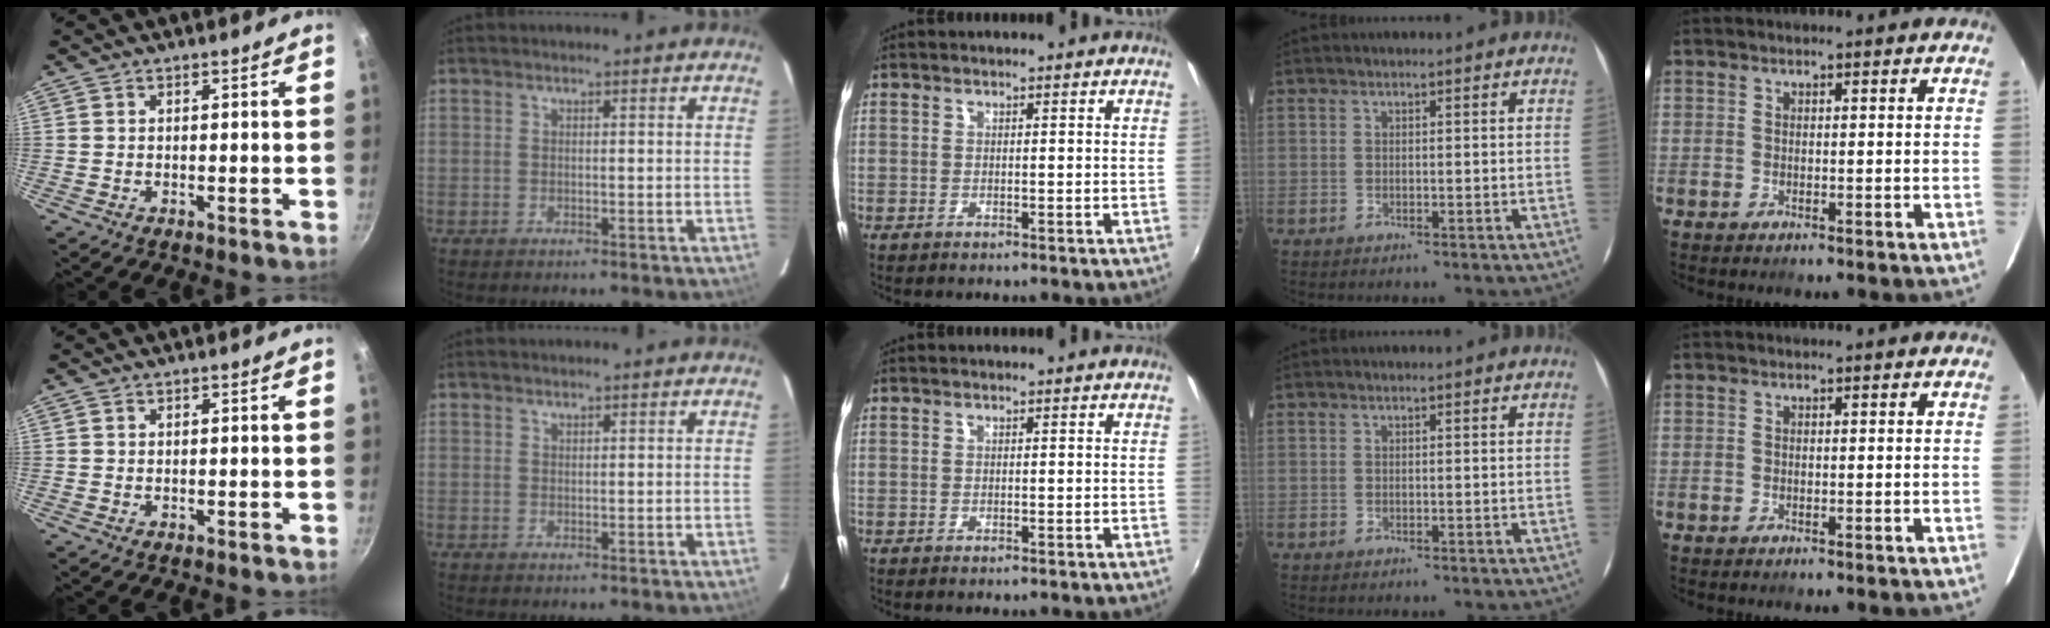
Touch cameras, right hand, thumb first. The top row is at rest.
{"index": {"total": 0.6, "force": [0.6, 0.1, 0.1], "torque": [-0.003, 0.002, 0.012]}}